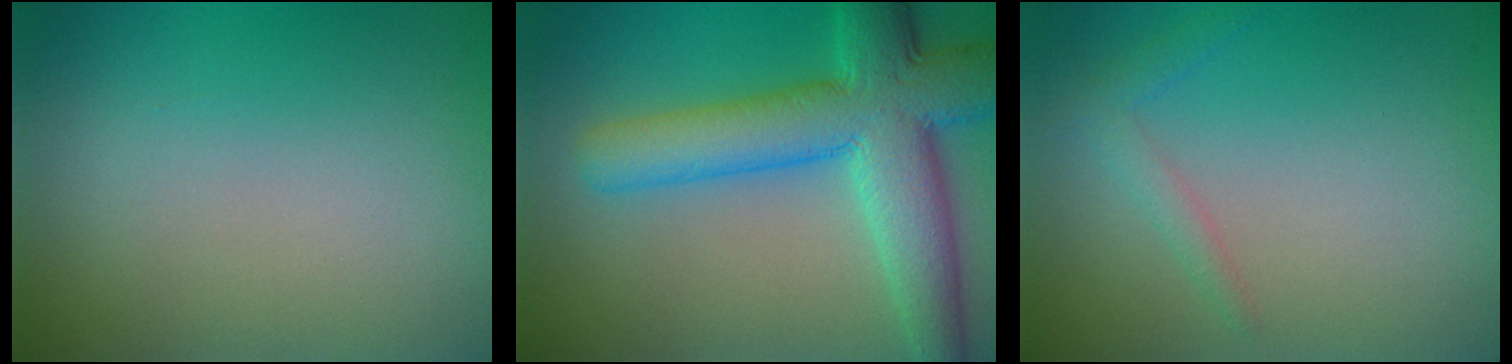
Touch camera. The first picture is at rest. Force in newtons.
{"total": 9.3, "press": 9.3, "slide": 0.3}
{"total": 1.4, "press": 1.4, "slide": 0.1}